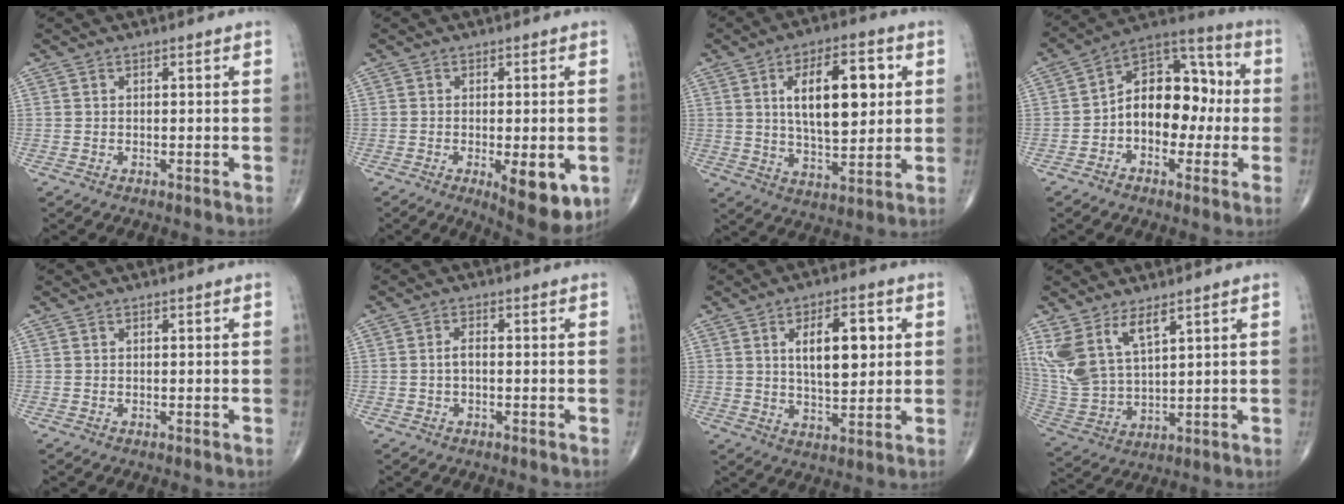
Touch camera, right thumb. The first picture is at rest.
{"total": 9.8, "force": [-3.1, 3.4, 8.7], "torque": [-0.104, -0.015, -0.037]}
{"total": 15.7, "force": [3.6, 7.3, 13.4], "torque": [-0.189, -0.007, 0.063]}
{"total": 14.9, "force": [-1.2, 9.9, 11.0], "torque": [-0.132, 0.049, -0.031]}
{"total": 0.0}
{"total": 1.9, "force": [-0.3, 0.9, 1.6], "torque": [-0.029, 0.007, -0.007]}
{"total": 11.1, "force": [2.6, 5.2, 9.5], "torque": [-0.128, -0.007, 0.045]}
{"total": 11.3, "force": [6.3, 4.9, 8.0], "torque": [-0.172, -0.026, 0.146]}